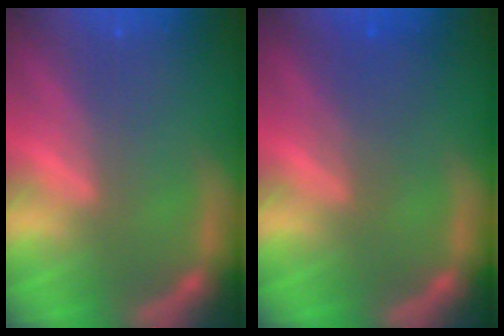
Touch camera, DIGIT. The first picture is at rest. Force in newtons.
{"total": 2.4}